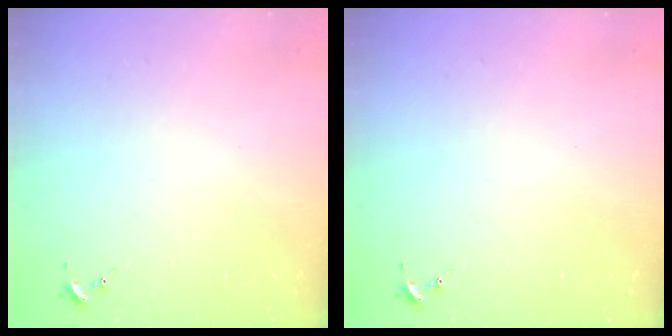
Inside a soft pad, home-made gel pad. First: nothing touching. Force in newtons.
{"total": 0.0}